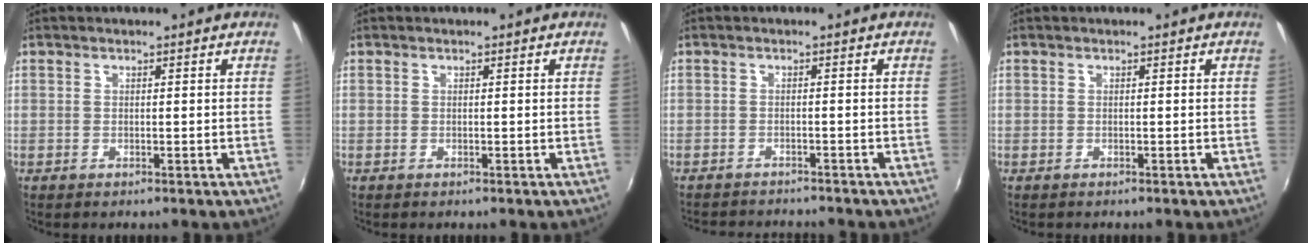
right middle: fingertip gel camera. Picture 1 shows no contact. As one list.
[{"total": 0.0}, {"total": 6.8, "force": [-6.4, 1.2, 1.9], "torque": [-0.051, -0.012, -0.094]}, {"total": 0.0}]